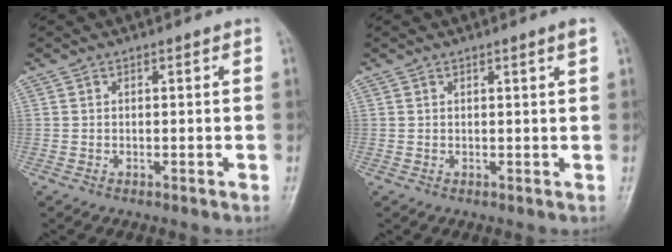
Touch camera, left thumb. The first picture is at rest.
{"total": 1.4, "force": [0.7, -0.4, 1.1], "torque": [-0.021, -0.005, 0.013]}